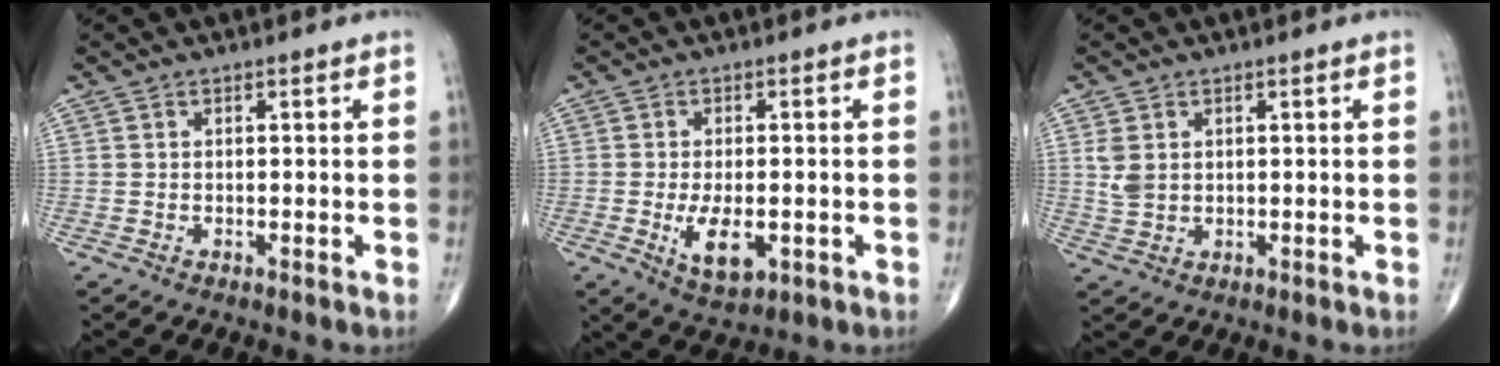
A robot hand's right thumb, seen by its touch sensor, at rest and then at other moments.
{"total": 7.1, "force": [-1.7, 3.5, 5.9], "torque": [-0.097, -0.010, -0.020]}
{"total": 3.5, "force": [0.9, 2.5, 2.2], "torque": [-0.043, -0.002, 0.025]}